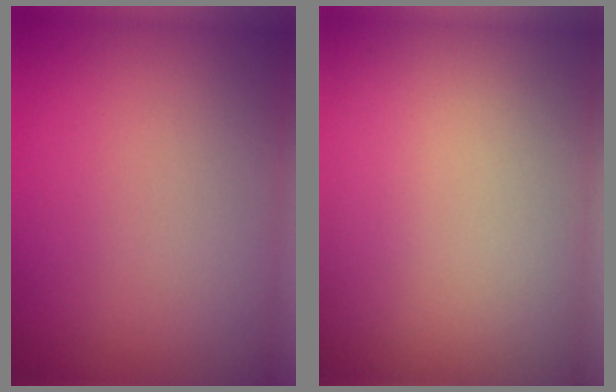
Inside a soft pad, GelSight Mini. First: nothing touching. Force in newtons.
{"total": 0.5, "press": 0.5, "slide": 0.0}